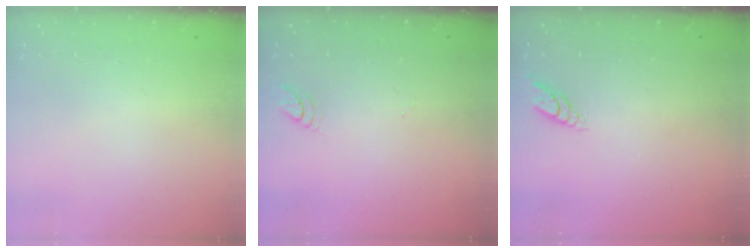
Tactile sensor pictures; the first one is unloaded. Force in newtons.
{"total": 3.3, "press": 3.3, "slide": 0.3}
{"total": 6.0, "press": 6.0, "slide": 0.7}